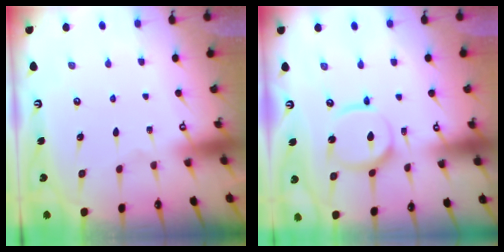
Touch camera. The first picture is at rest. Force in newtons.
{"total": 12.3, "press": 12.2, "slide": 1.2}